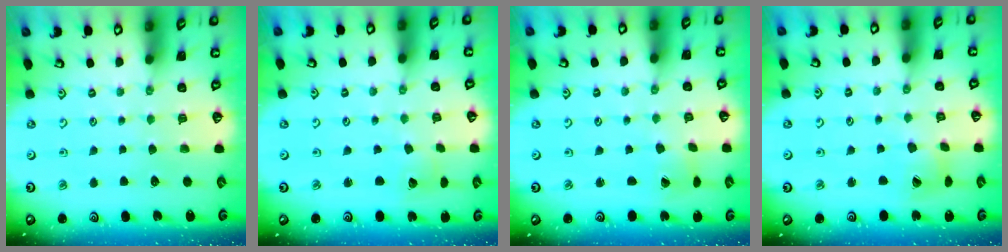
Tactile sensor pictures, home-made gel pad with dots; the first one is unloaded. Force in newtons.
{"total": 2.2, "press": 2.2, "slide": 0.3}
{"total": 1.2, "press": 1.1, "slide": 0.3}
{"total": 7.9, "press": 7.9, "slide": 0.6}